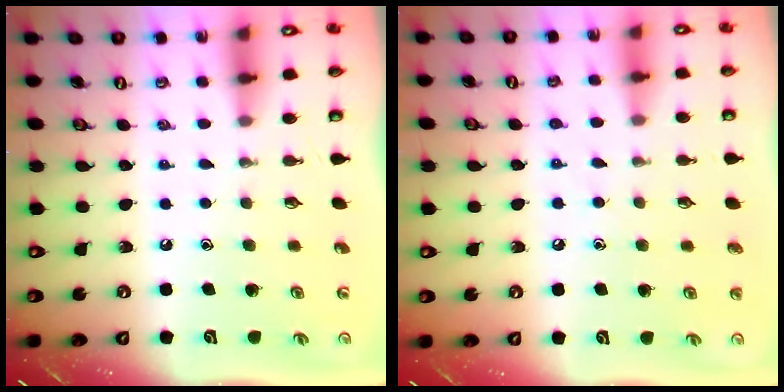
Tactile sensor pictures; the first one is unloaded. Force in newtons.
{"total": 6.5, "press": 6.4, "slide": 0.8}